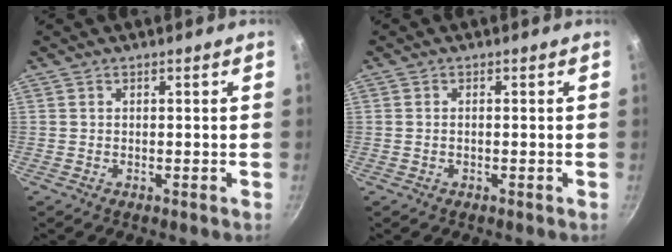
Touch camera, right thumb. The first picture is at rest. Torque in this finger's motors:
{"motor_torque": [0.02, -0.24, -0.28, 0.09, 0.07]}